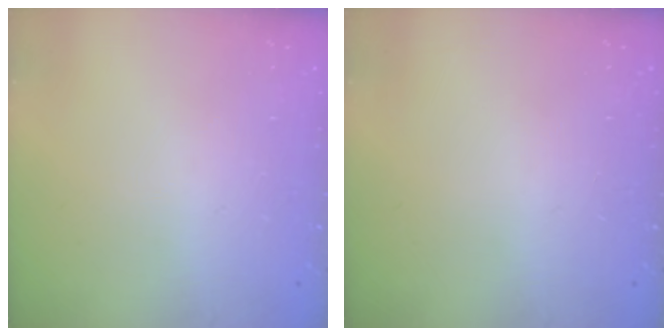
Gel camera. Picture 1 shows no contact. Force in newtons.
{"total": 0.0}